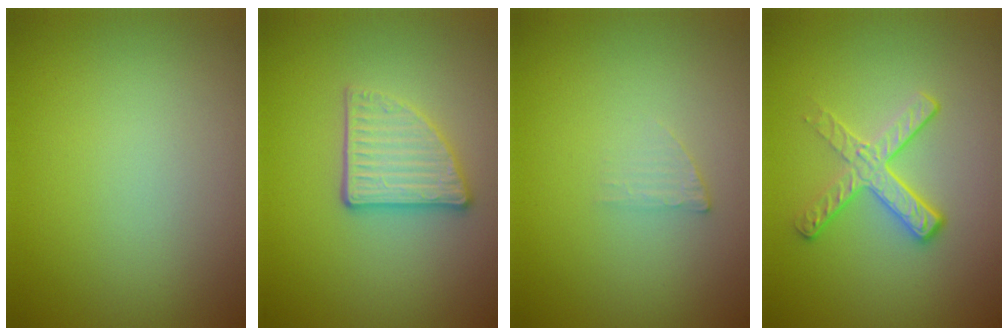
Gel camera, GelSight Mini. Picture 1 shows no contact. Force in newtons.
{"total": 3.4, "press": 2.9, "slide": 1.7}
{"total": 1.0, "press": 1.0, "slide": 0.2}
{"total": 3.1, "press": 2.6, "slide": 1.8}